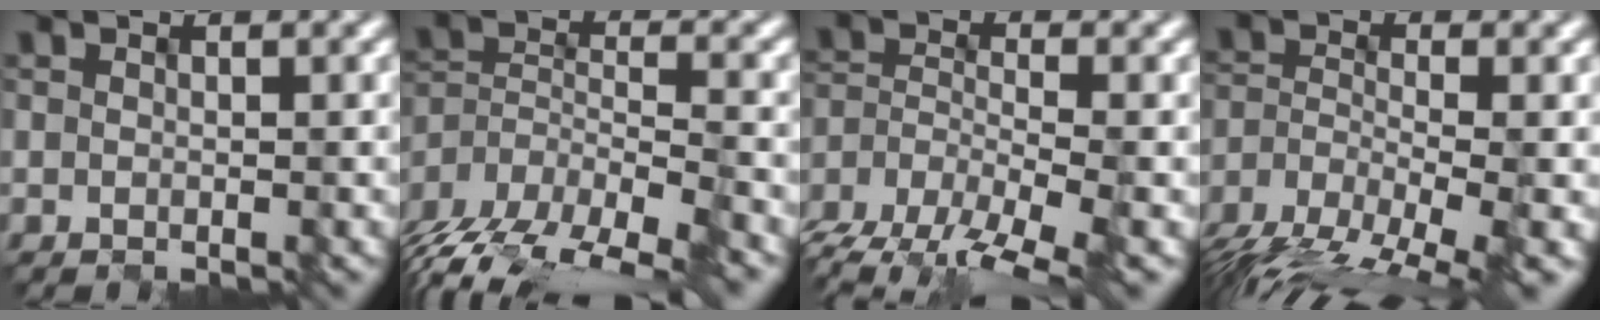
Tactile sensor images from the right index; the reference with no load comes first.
{"total": 14.5, "force": [-12.0, 6.0, 5.6], "torque": [-0.114, -0.009, -0.154]}
{"total": 8.7, "force": [-6.4, 3.2, 5.0], "torque": [-0.101, -0.021, -0.113]}
{"total": 9.1, "force": [-6.8, 3.1, 5.3], "torque": [-0.105, -0.023, -0.120]}